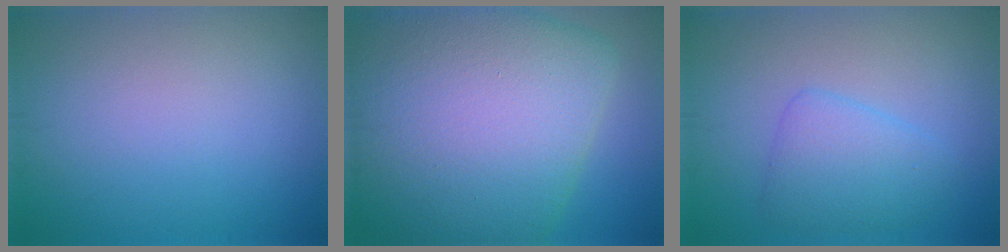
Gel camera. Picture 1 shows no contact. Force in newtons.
{"total": 16.8, "press": 16.8, "slide": 0.9}
{"total": 3.3, "press": 3.3, "slide": 0.1}